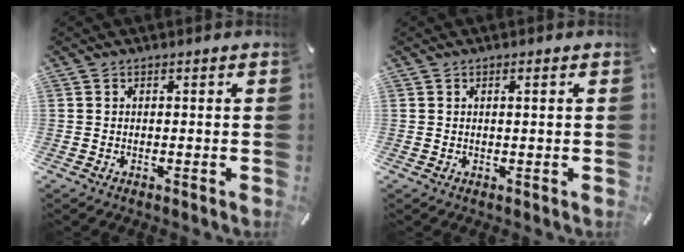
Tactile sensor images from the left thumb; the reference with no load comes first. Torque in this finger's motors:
{"motor_torque": [-0.18, -0.13, -0.06, 0.00, -0.02]}